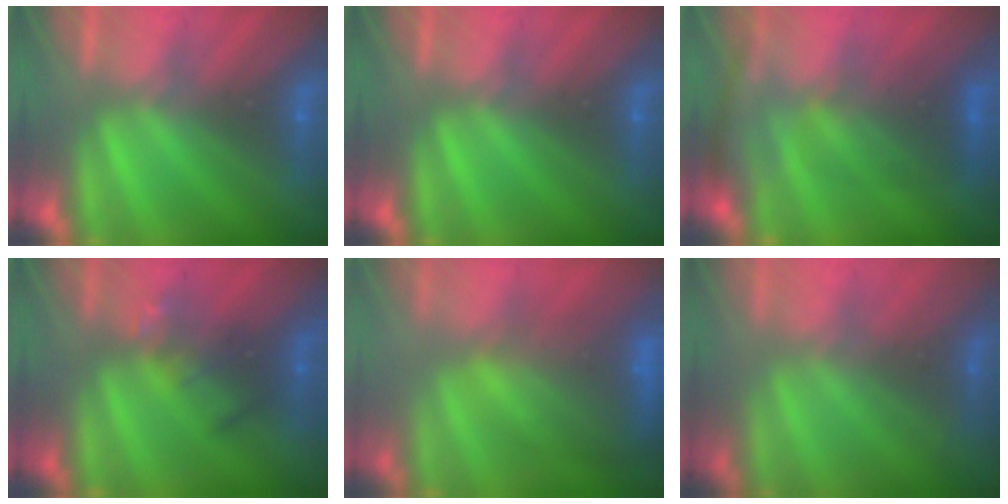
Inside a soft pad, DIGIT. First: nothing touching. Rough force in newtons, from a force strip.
{"total": 0.0}
{"total": 2.8}
{"total": 2.4}
{"total": 7.3}
{"total": 1.7}